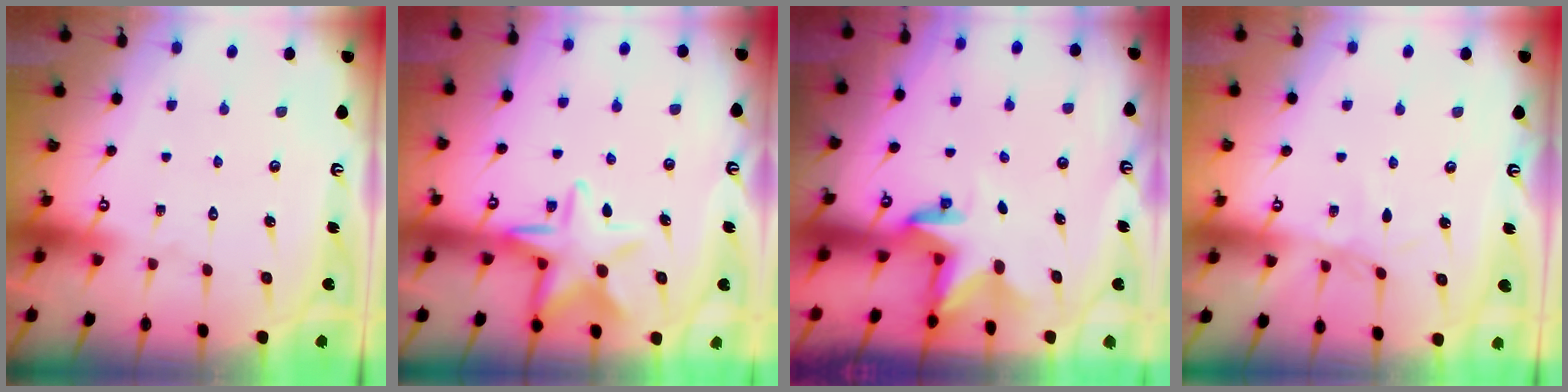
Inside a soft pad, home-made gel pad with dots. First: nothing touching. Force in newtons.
{"total": 11.6, "press": 11.6, "slide": 1.2}
{"total": 2.8, "press": 2.8, "slide": 0.2}
{"total": 1.7, "press": 1.7, "slide": 0.2}